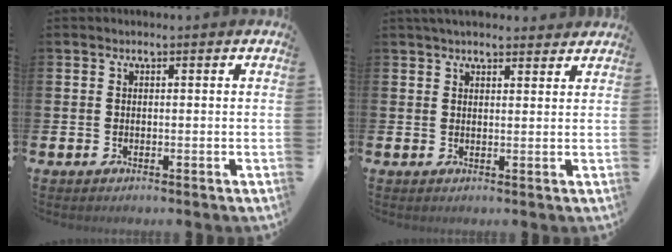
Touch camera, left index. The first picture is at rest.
{"total": 2.9, "force": [2.7, 0.6, 0.6], "torque": [-0.014, -0.009, 0.049]}